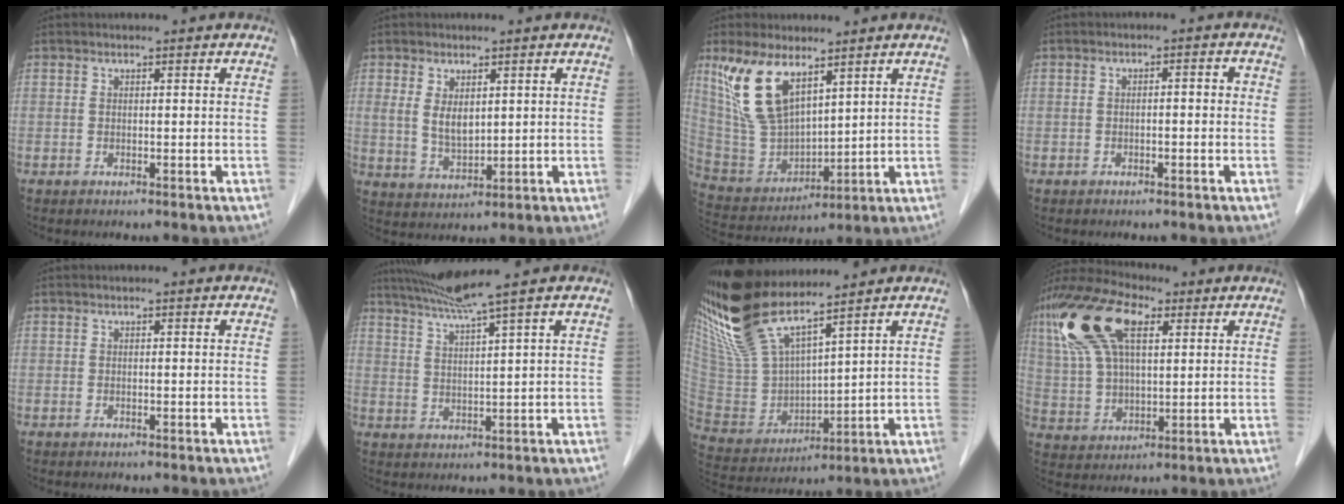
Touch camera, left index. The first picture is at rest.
{"total": 4.5, "force": [1.4, 2.2, 3.6], "torque": [-0.075, -0.002, 0.038]}
{"total": 11.6, "force": [7.0, 4.6, 8.0], "torque": [-0.176, 0.007, 0.153]}
{"total": 2.0, "force": [-0.5, 0.7, 1.8], "torque": [-0.032, 0.015, -0.005]}
{"total": 0.0}
{"total": 7.0, "force": [5.4, -2.2, 3.9], "torque": [-0.069, 0.003, 0.098]}
{"total": 15.8, "force": [12.9, 2.8, 8.8], "torque": [-0.193, 0.002, 0.262]}
{"total": 14.1, "force": [6.2, 6.0, 11.1], "torque": [-0.243, 0.032, 0.118]}